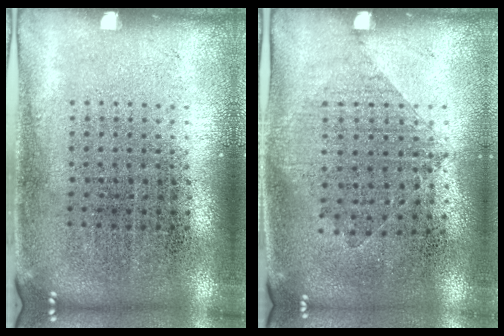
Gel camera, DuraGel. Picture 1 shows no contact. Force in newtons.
{"total": 1.0, "press": 1.0, "slide": 0.4}